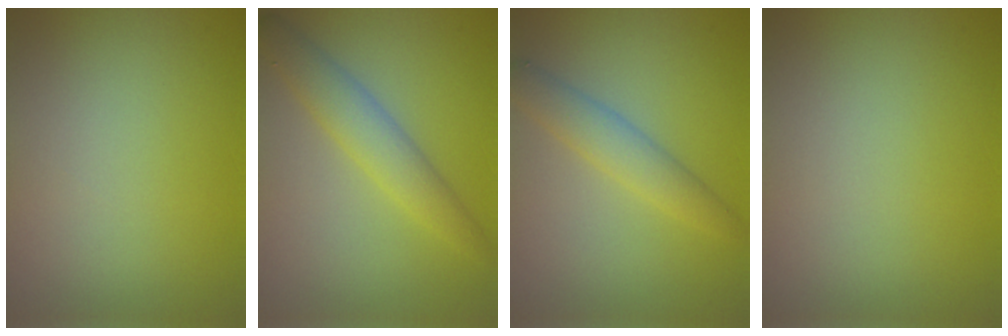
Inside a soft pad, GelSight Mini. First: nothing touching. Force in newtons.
{"total": 2.6, "press": 2.6, "slide": 0.0}
{"total": 2.8, "press": 2.8, "slide": 0.1}
{"total": 0.0}